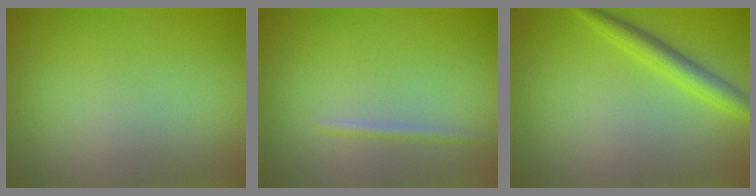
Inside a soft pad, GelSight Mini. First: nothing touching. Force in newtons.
{"total": 1.0, "press": 1.0, "slide": 0.0}
{"total": 2.8, "press": 2.8, "slide": 0.2}